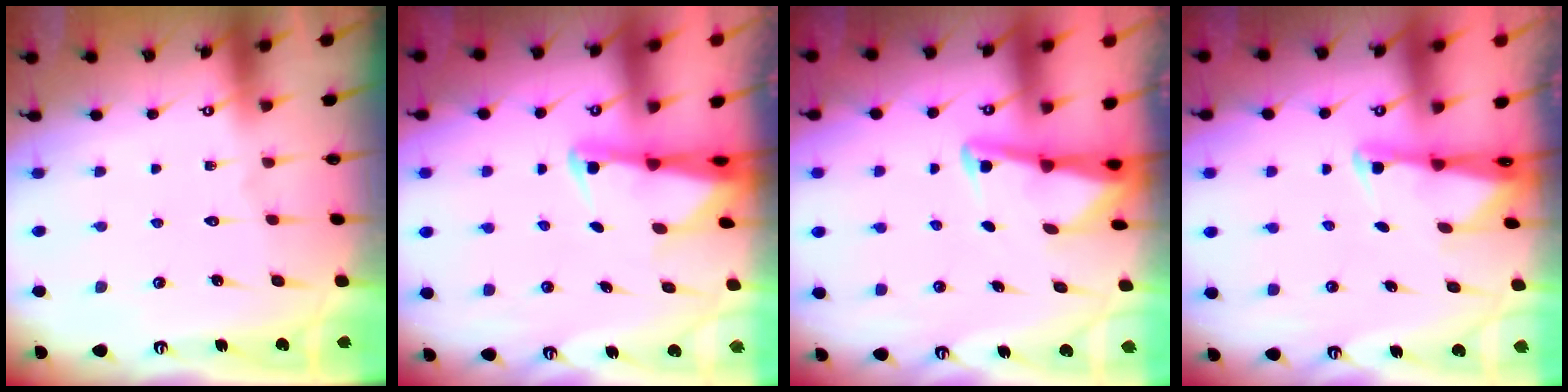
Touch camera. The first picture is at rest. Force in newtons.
{"total": 2.5, "press": 2.5, "slide": 0.5}
{"total": 3.1, "press": 3.0, "slide": 0.4}
{"total": 1.8, "press": 1.7, "slide": 0.4}